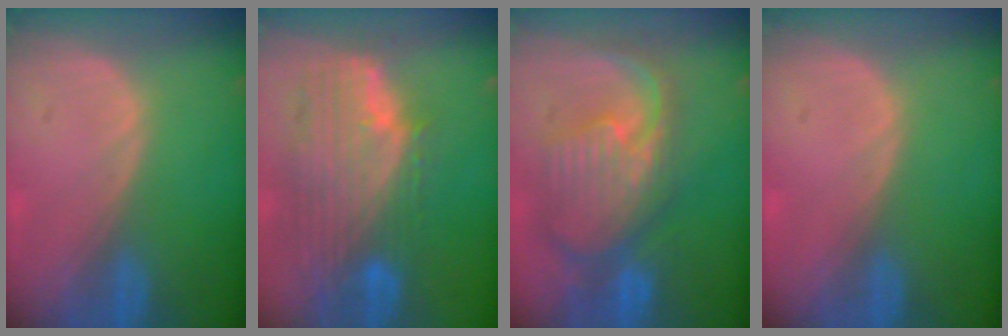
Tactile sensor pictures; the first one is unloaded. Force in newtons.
{"total": 11.6, "press": 9.9, "slide": 6.1}
{"total": 11.4, "press": 9.9, "slide": 5.7}
{"total": 0.0}